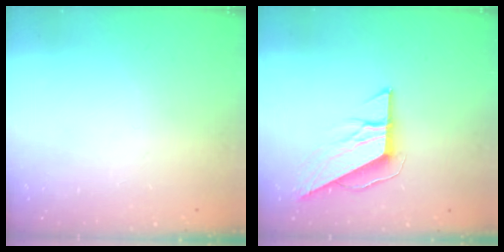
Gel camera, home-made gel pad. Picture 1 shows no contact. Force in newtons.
{"total": 9.2, "press": 9.2, "slide": 0.6}